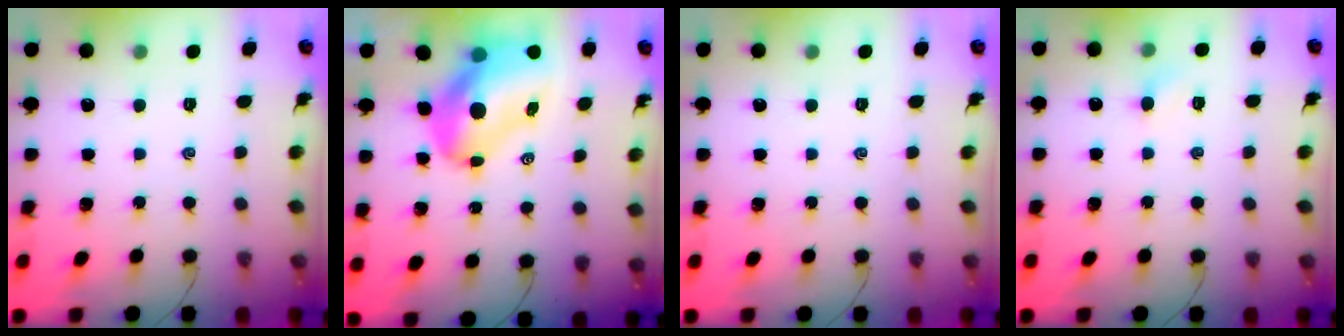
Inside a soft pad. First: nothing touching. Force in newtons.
{"total": 13.8, "press": 13.2, "slide": 3.9}
{"total": 0.0}
{"total": 2.7, "press": 2.6, "slide": 0.9}